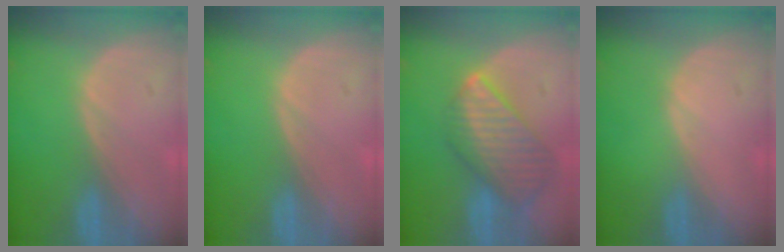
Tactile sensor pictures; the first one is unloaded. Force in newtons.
{"total": 0.0}
{"total": 9.5, "press": 8.3, "slide": 4.6}
{"total": 0.0}